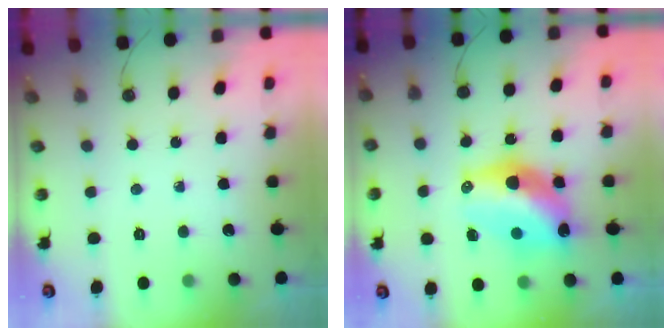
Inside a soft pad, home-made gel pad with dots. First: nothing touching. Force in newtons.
{"total": 13.8, "press": 13.7, "slide": 1.6}